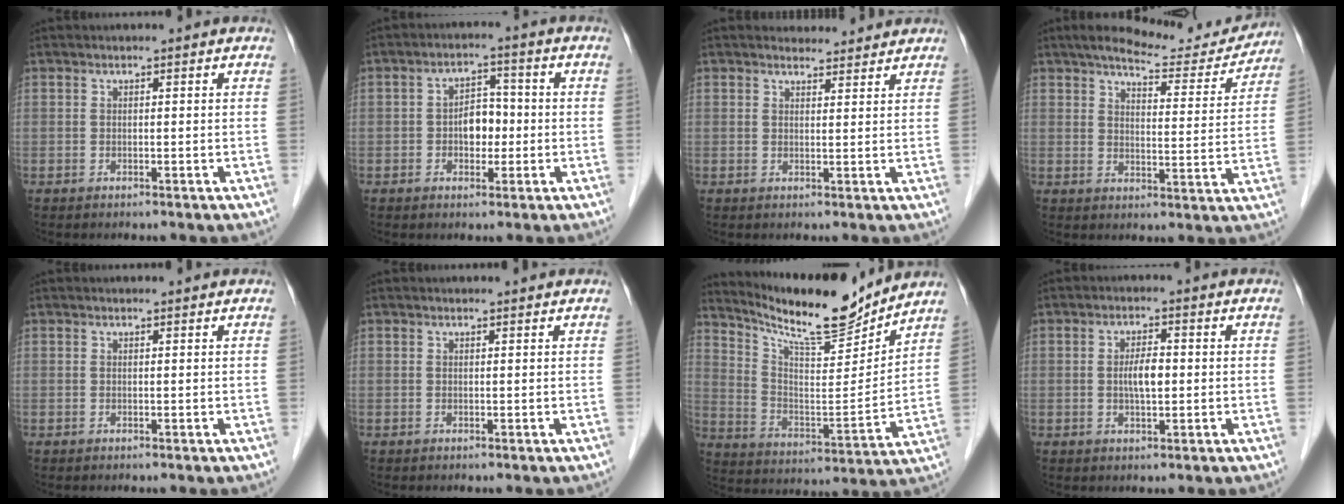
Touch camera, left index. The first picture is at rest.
{"total": 4.6, "force": [-0.7, 3.0, 3.5], "torque": [-0.057, 0.015, -0.014]}
{"total": 4.1, "force": [4.0, 1.1, 0.4], "torque": [-0.006, 0.008, 0.048]}
{"total": 11.9, "force": [11.0, 2.2, 3.8], "torque": [-0.045, -0.008, 0.142]}
{"total": 0.8, "force": [0.8, 0.1, 0.0], "torque": [-0.007, 0.003, 0.008]}
{"total": 1.0, "force": [1.0, 0.1, 0.1], "torque": [-0.010, 0.004, 0.011]}
{"total": 15.9, "force": [14.5, 1.6, 6.2], "torque": [-0.121, -0.016, 0.242]}
{"total": 3.6, "force": [0.0, 1.1, 3.4], "torque": [-0.063, 0.002, -0.002]}